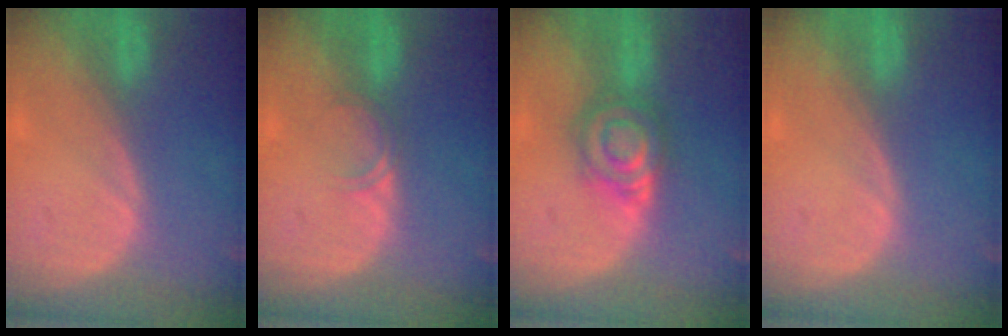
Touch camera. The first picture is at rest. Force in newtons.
{"total": 1.7, "press": 1.7, "slide": 0.3}
{"total": 6.6, "press": 6.4, "slide": 1.4}
{"total": 0.0}